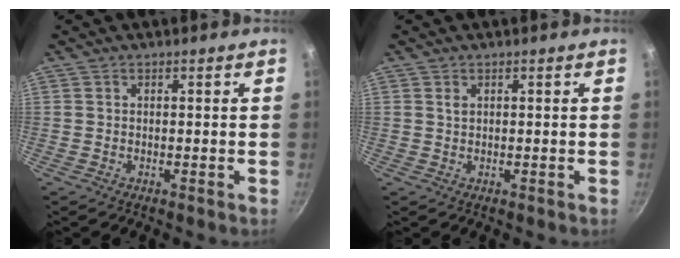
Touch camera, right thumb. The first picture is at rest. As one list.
[{"total": 0.9, "force": [0.4, 0.6, 0.6], "torque": [-0.008, -0.001, 0.008]}]